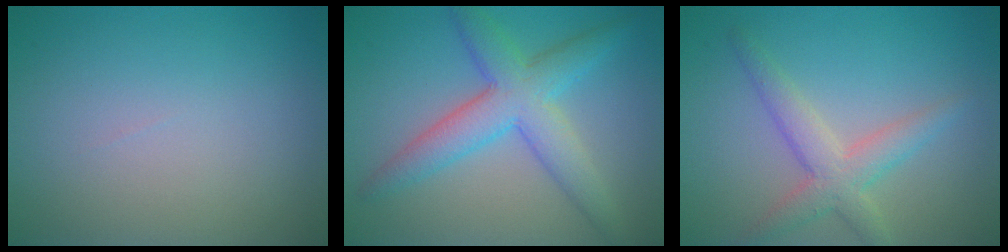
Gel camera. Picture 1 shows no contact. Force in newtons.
{"total": 5.7, "press": 5.7, "slide": 0.2}
{"total": 3.6, "press": 3.6, "slide": 0.2}